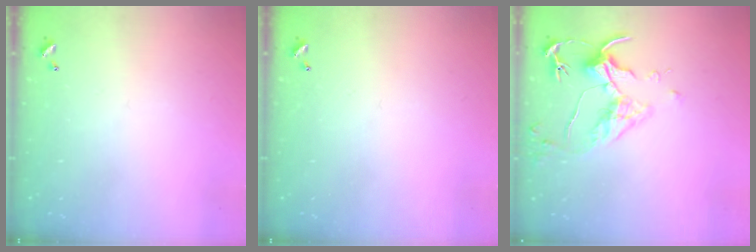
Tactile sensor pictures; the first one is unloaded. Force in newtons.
{"total": 0.0}
{"total": 5.8, "press": 5.6, "slide": 1.3}